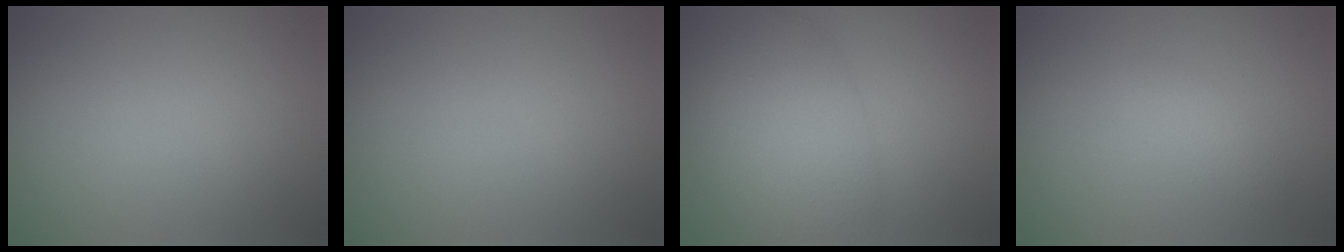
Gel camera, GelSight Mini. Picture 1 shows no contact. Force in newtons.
{"total": 0.0}
{"total": 6.7, "press": 6.7, "slide": 0.2}
{"total": 1.4, "press": 1.4, "slide": 0.1}